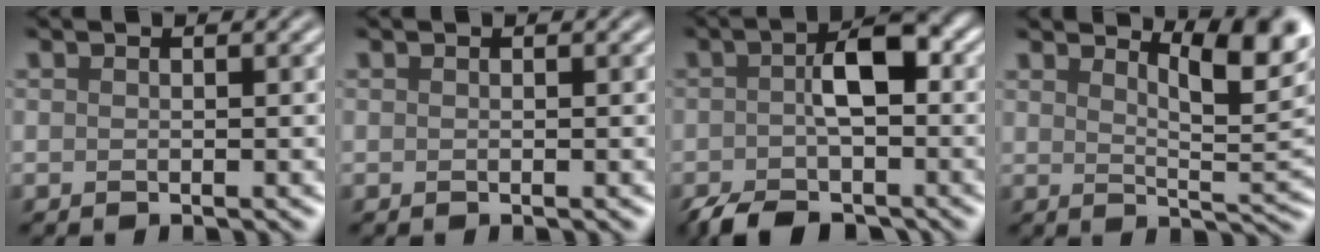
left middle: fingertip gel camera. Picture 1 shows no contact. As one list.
[{"total": 0.0}, {"total": 6.0, "force": [-2.8, 2.6, 4.7], "torque": [-0.082, 0.010, -0.049]}, {"total": 6.4, "force": [4.2, 1.1, 4.8], "torque": [-0.058, 0.011, 0.072]}]